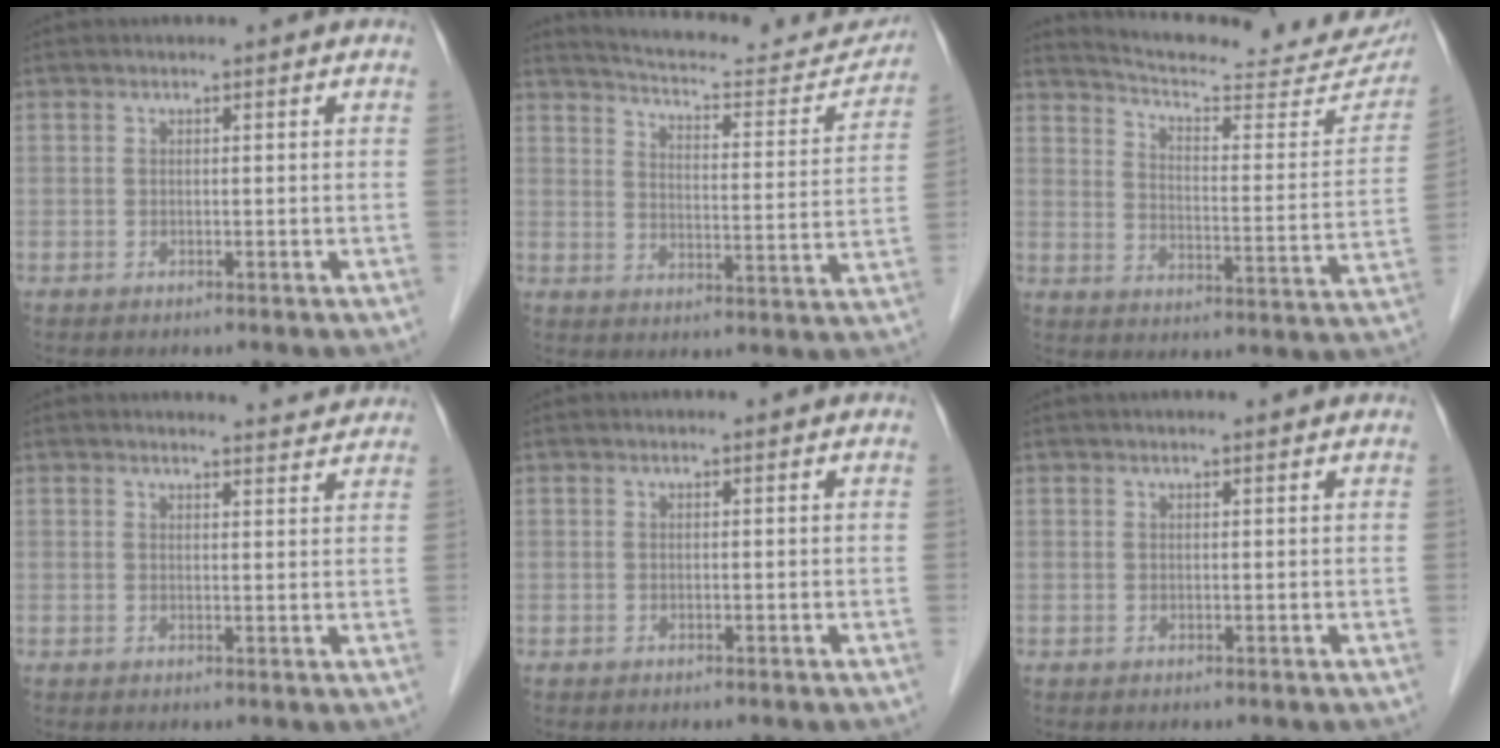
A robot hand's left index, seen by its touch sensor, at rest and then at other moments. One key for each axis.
{"total": 18.4, "fx": 17.5, "fy": 3.1, "fz": 5.0, "tx": -0.065, "ty": -0.032, "tz": 0.223}
{"total": 23.4, "fx": 21.8, "fy": 3.3, "fz": 8.1, "tx": -0.115, "ty": -0.068, "tz": 0.270}
{"total": 4.5, "fx": 4.5, "fy": 0.3, "fz": 0.2, "tx": -0.009, "ty": -0.003, "tz": 0.043}
{"total": 0.0}
{"total": 3.9, "fx": 3.7, "fy": 0.2, "fz": 1.4, "tx": -0.015, "ty": 0.025, "tz": 0.041}